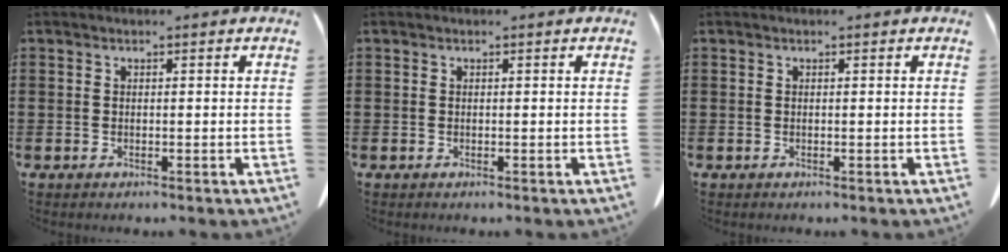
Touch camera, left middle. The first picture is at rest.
{"total": 0.0}
{"total": 0.0}